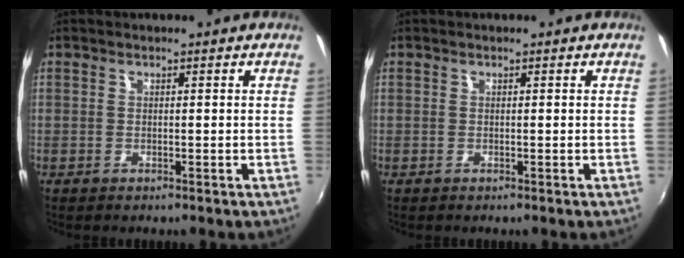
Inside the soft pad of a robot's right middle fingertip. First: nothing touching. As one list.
[{"total": 0.0}]